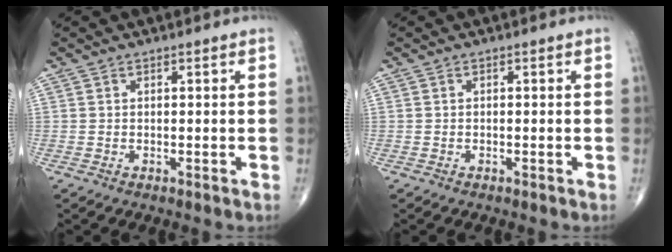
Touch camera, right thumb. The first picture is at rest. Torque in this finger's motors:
{"motor_torque": [0.04, 0.03, -0.03, -0.03, 0.01]}